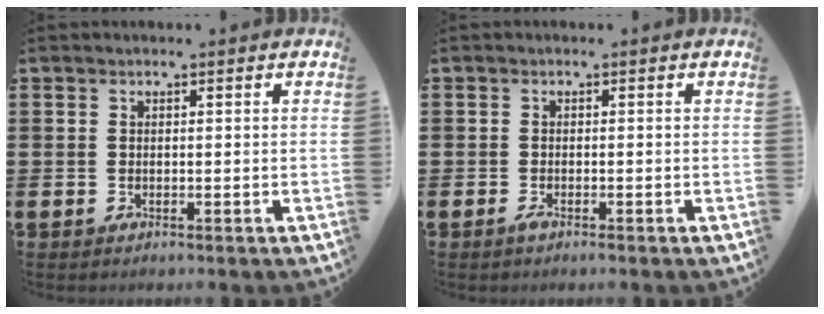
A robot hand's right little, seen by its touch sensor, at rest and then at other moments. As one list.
[{"total": 0.7, "force": [-0.4, 0.1, 0.6], "torque": [-0.005, -0.004, -0.009]}]